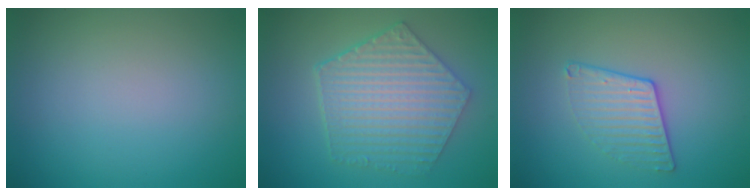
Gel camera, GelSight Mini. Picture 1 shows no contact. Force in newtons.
{"total": 6.5, "press": 5.0, "slide": 4.1}
{"total": 2.3, "press": 1.9, "slide": 1.3}